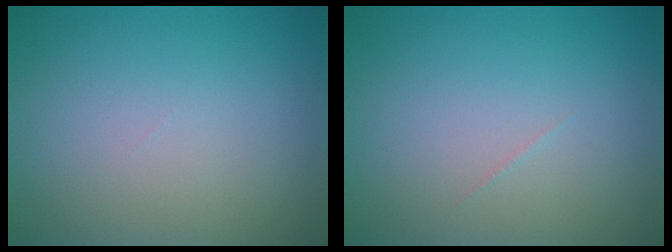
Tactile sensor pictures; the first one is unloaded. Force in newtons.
{"total": 0.0}